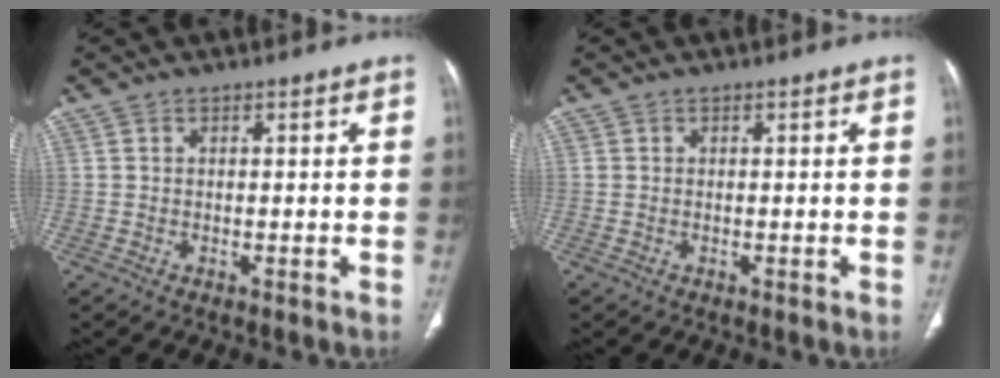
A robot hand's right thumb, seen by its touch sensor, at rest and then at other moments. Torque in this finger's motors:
{"motor_torque": [0.42, 0.31, 0.24, 0.21, -0.03]}